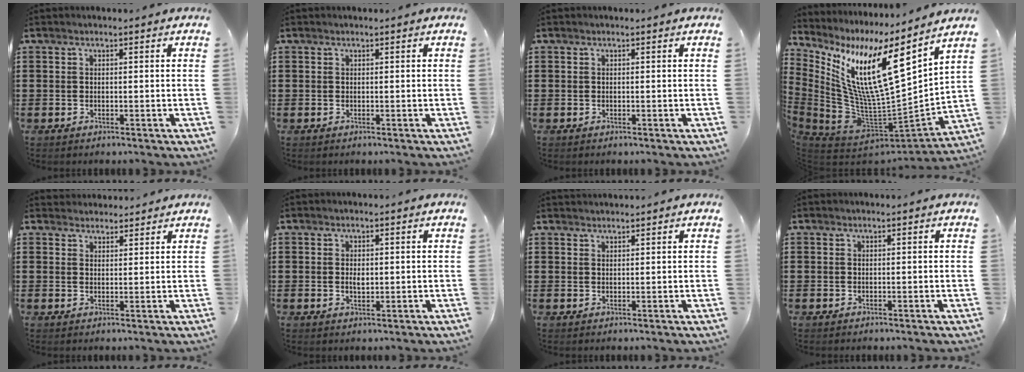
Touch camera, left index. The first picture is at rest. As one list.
[{"total": 0.0}, {"total": 0.0}, {"total": 15.5, "force": [6.0, 3.7, 13.9], "torque": [-0.297, -0.052, 0.084]}, {"total": 2.3, "force": [2.3, 0.5, -0.2], "torque": [-0.002, -0.002, 0.045]}, {"total": 1.6, "force": [0.2, 0.8, 1.4], "torque": [-0.030, 0.004, 0.002]}, {"total": 1.1, "force": [1.1, 0.0, 0.1], "torque": [-0.004, -0.002, 0.022]}, {"total": 0.0}]